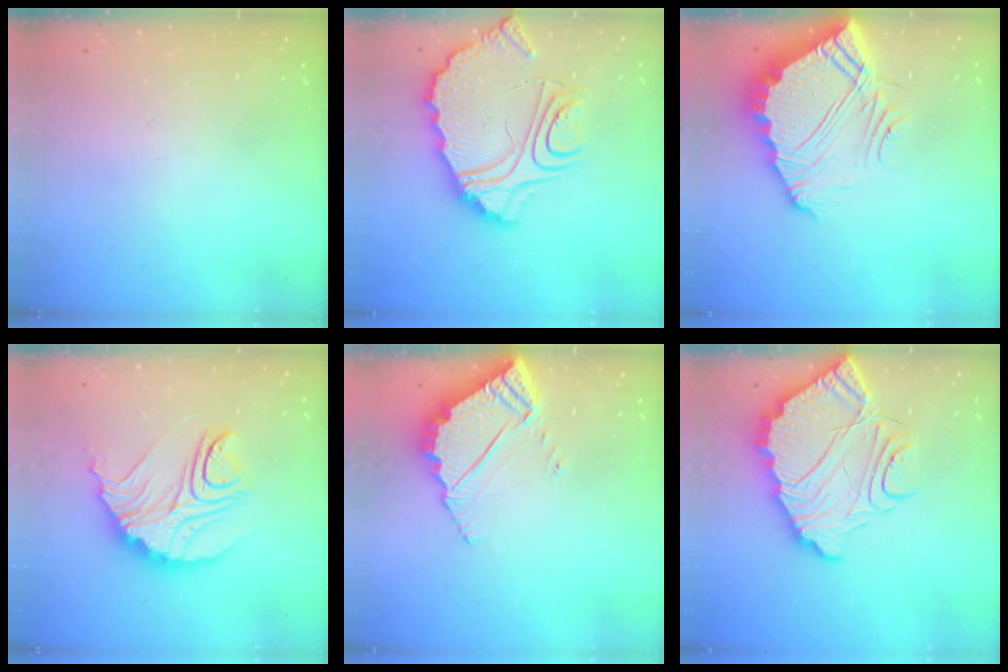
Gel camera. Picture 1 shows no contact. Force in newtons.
{"total": 12.5, "press": 12.5, "slide": 1.2}
{"total": 10.3, "press": 10.3, "slide": 0.8}
{"total": 17.5, "press": 17.4, "slide": 1.3}
{"total": 6.2, "press": 6.2, "slide": 0.3}
{"total": 15.3, "press": 15.3, "slide": 1.4}